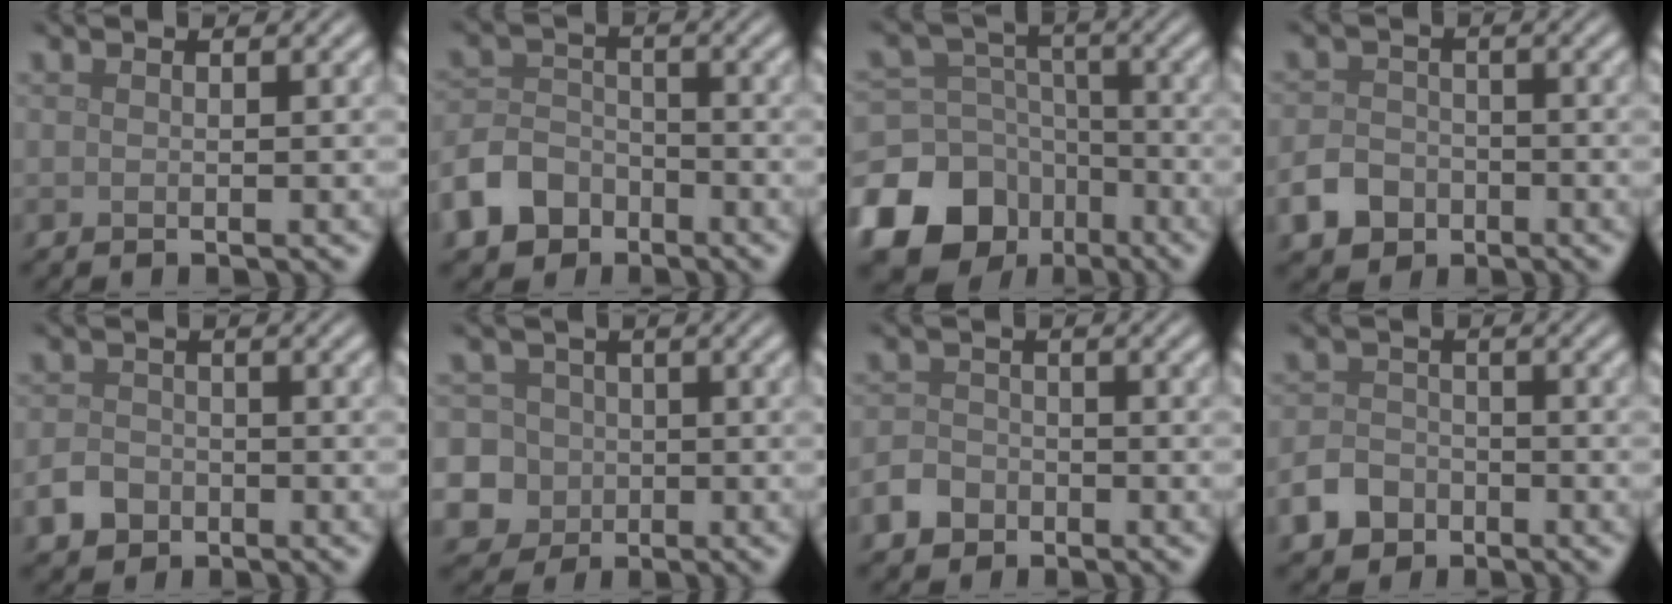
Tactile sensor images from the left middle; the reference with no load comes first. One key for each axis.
{"total": 5.4, "fx": -3.4, "fy": 3.8, "fz": 1.8, "tx": -0.031, "ty": -0.002, "tz": -0.075}
{"total": 14.7, "fx": -8.1, "fy": 11.4, "fz": 4.7, "tx": -0.125, "ty": -0.049, "tz": -0.146}
{"total": 4.0, "fx": -2.2, "fy": 3.0, "fz": 1.4, "tx": -0.022, "ty": -0.005, "tz": -0.044}
{"total": 2.8, "fx": -1.4, "fy": 2.1, "fz": 1.0, "tx": -0.017, "ty": -0.002, "tz": -0.029}
{"total": 9.6, "fx": -1.9, "fy": 9.0, "fz": 2.6, "tx": -0.064, "ty": 0.014, "tz": -0.069}
{"total": 3.2, "fx": -2.0, "fy": 2.3, "fz": 0.9, "tx": -0.012, "ty": -0.004, "tz": -0.039}
{"total": 4.1, "fx": -2.6, "fy": 2.9, "fz": 1.2, "tx": -0.017, "ty": -0.005, "tz": -0.049}